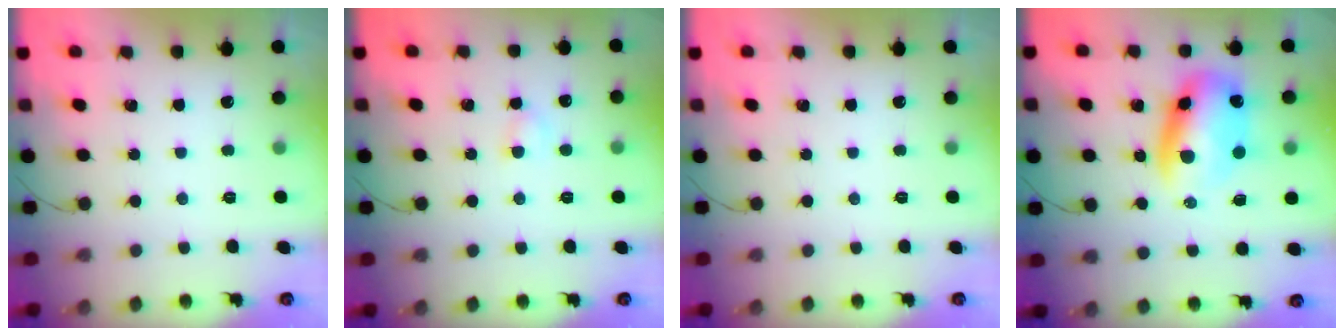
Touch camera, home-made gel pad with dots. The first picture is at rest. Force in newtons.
{"total": 3.1, "press": 2.9, "slide": 1.1}
{"total": 0.0}
{"total": 11.5, "press": 11.2, "slide": 2.7}